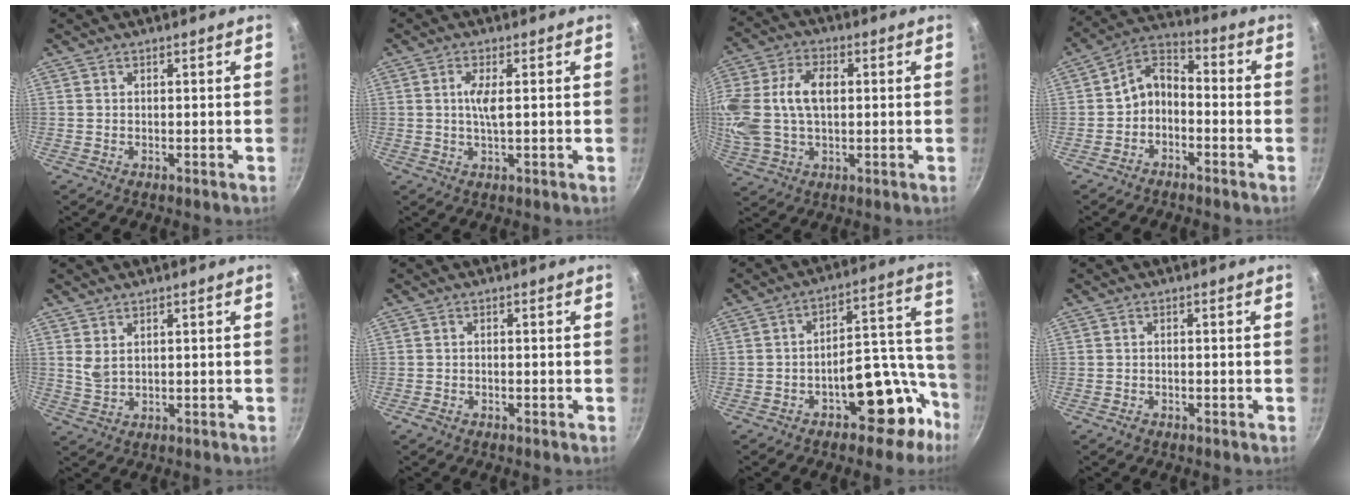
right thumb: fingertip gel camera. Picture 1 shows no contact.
{"total": 3.7, "force": [0.4, 0.8, 3.6], "torque": [-0.080, 0.000, 0.007]}
{"total": 16.9, "force": [2.0, 10.9, 12.7], "torque": [-0.272, 0.025, 0.035]}
{"total": 7.3, "force": [-2.7, 5.0, 4.6], "torque": [-0.073, 0.058, -0.061]}
{"total": 2.7, "force": [1.4, 1.4, 1.8], "torque": [-0.034, -0.012, 0.032]}
{"total": 1.2, "force": [-0.9, 0.6, 0.6], "torque": [-0.021, 0.010, -0.016]}
{"total": 14.1, "force": [-7.5, 8.3, 8.6], "torque": [-0.027, 0.101, -0.096]}
{"total": 1.1, "force": [-0.8, 0.5, 0.5], "torque": [-0.016, 0.008, -0.013]}